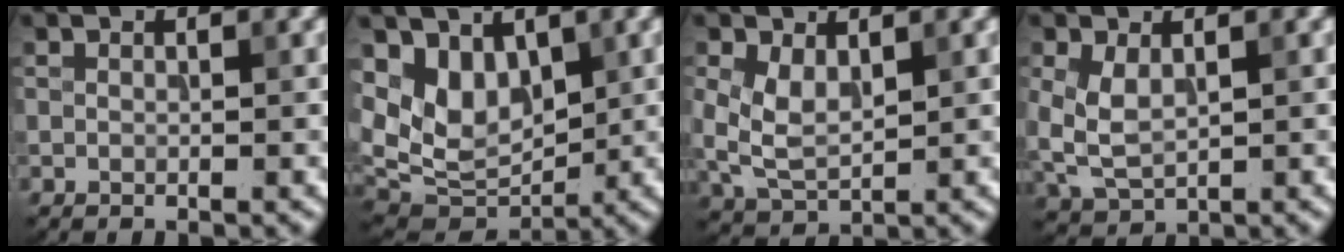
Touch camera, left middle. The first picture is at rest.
{"total": 6.0, "force": [2.4, 3.9, 3.8], "torque": [-0.071, -0.016, 0.045]}
{"total": 4.0, "force": [0.8, 2.4, 3.1], "torque": [-0.079, 0.002, 0.020]}
{"total": 3.6, "force": [0.5, 2.2, 2.9], "torque": [-0.071, 0.002, 0.015]}